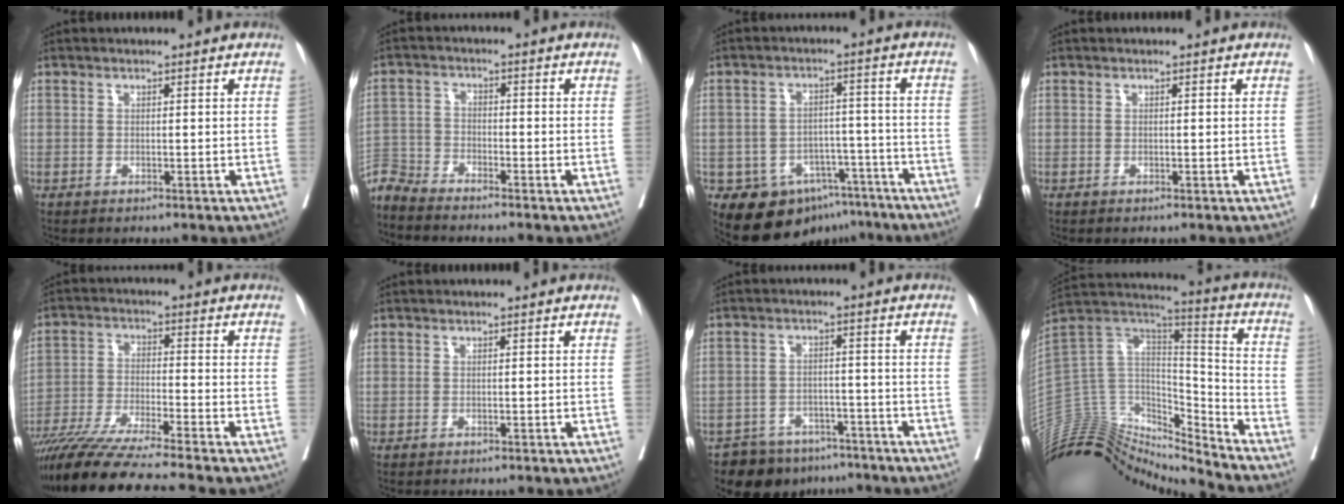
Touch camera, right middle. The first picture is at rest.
{"total": 5.5, "force": [-5.5, -0.2, -0.1], "torque": [0.006, -0.004, -0.109]}
{"total": 10.6, "force": [-7.2, 6.9, 3.6], "torque": [-0.037, 0.040, -0.099]}
{"total": 0.0}
{"total": 14.7, "force": [-12.6, -1.5, 7.4], "torque": [-0.126, -0.038, -0.213]}
{"total": 0.0}
{"total": 10.0, "force": [-8.1, 5.5, 2.1], "torque": [-0.025, 0.008, -0.111]}
{"total": 19.1, "force": [-18.2, 5.1, 2.9], "torque": [-0.058, 0.094, -0.310]}